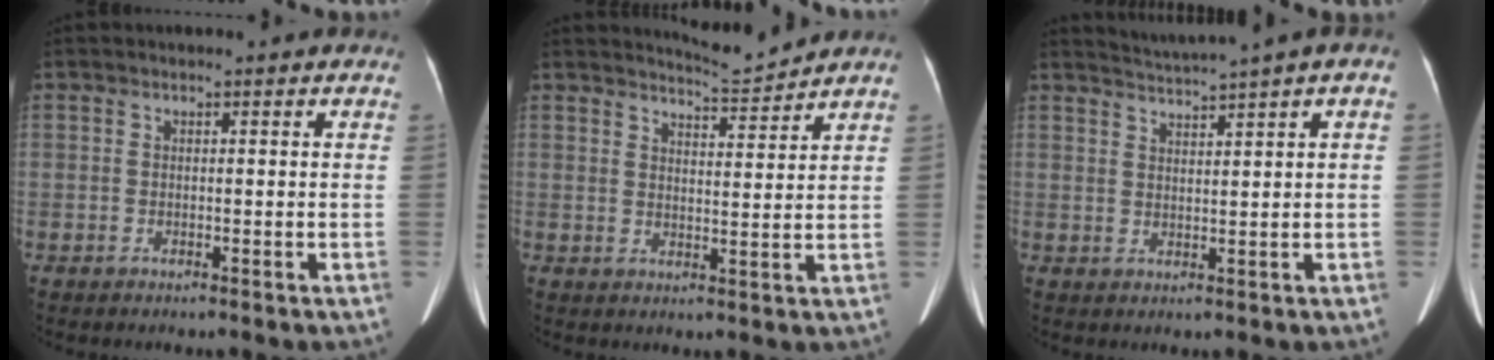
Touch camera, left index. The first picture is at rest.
{"total": 4.4, "force": [4.3, -0.8, -0.2], "torque": [-0.008, -0.016, 0.070]}
{"total": 3.5, "force": [2.8, -1.0, 1.8], "torque": [-0.034, 0.007, 0.056]}